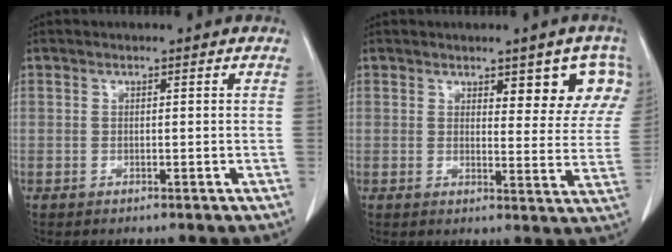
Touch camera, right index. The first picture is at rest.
{"total": 8.1, "force": [4.6, 2.9, 6.0], "torque": [-0.052, -0.004, 0.049]}